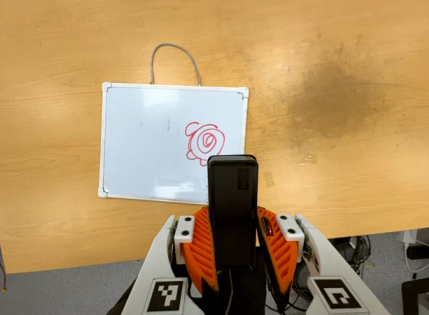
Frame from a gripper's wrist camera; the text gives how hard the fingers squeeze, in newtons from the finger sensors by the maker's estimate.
{"total": 4.9, "left": 3.6, "right": 6.2}